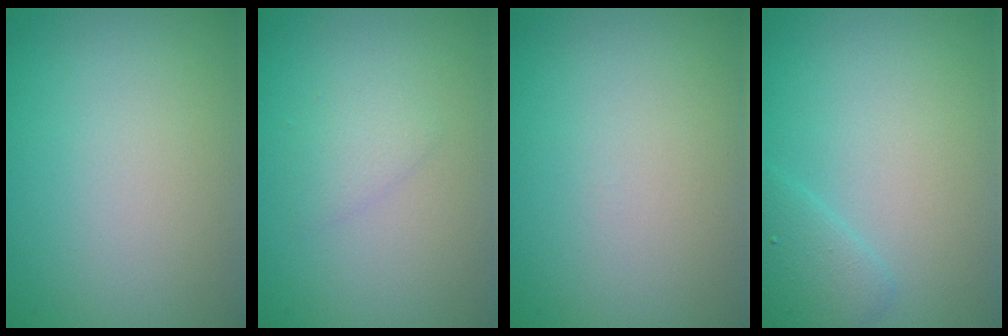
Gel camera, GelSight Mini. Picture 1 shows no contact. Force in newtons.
{"total": 1.3, "press": 1.3, "slide": 0.1}
{"total": 0.0}
{"total": 1.8, "press": 1.8, "slide": 0.1}